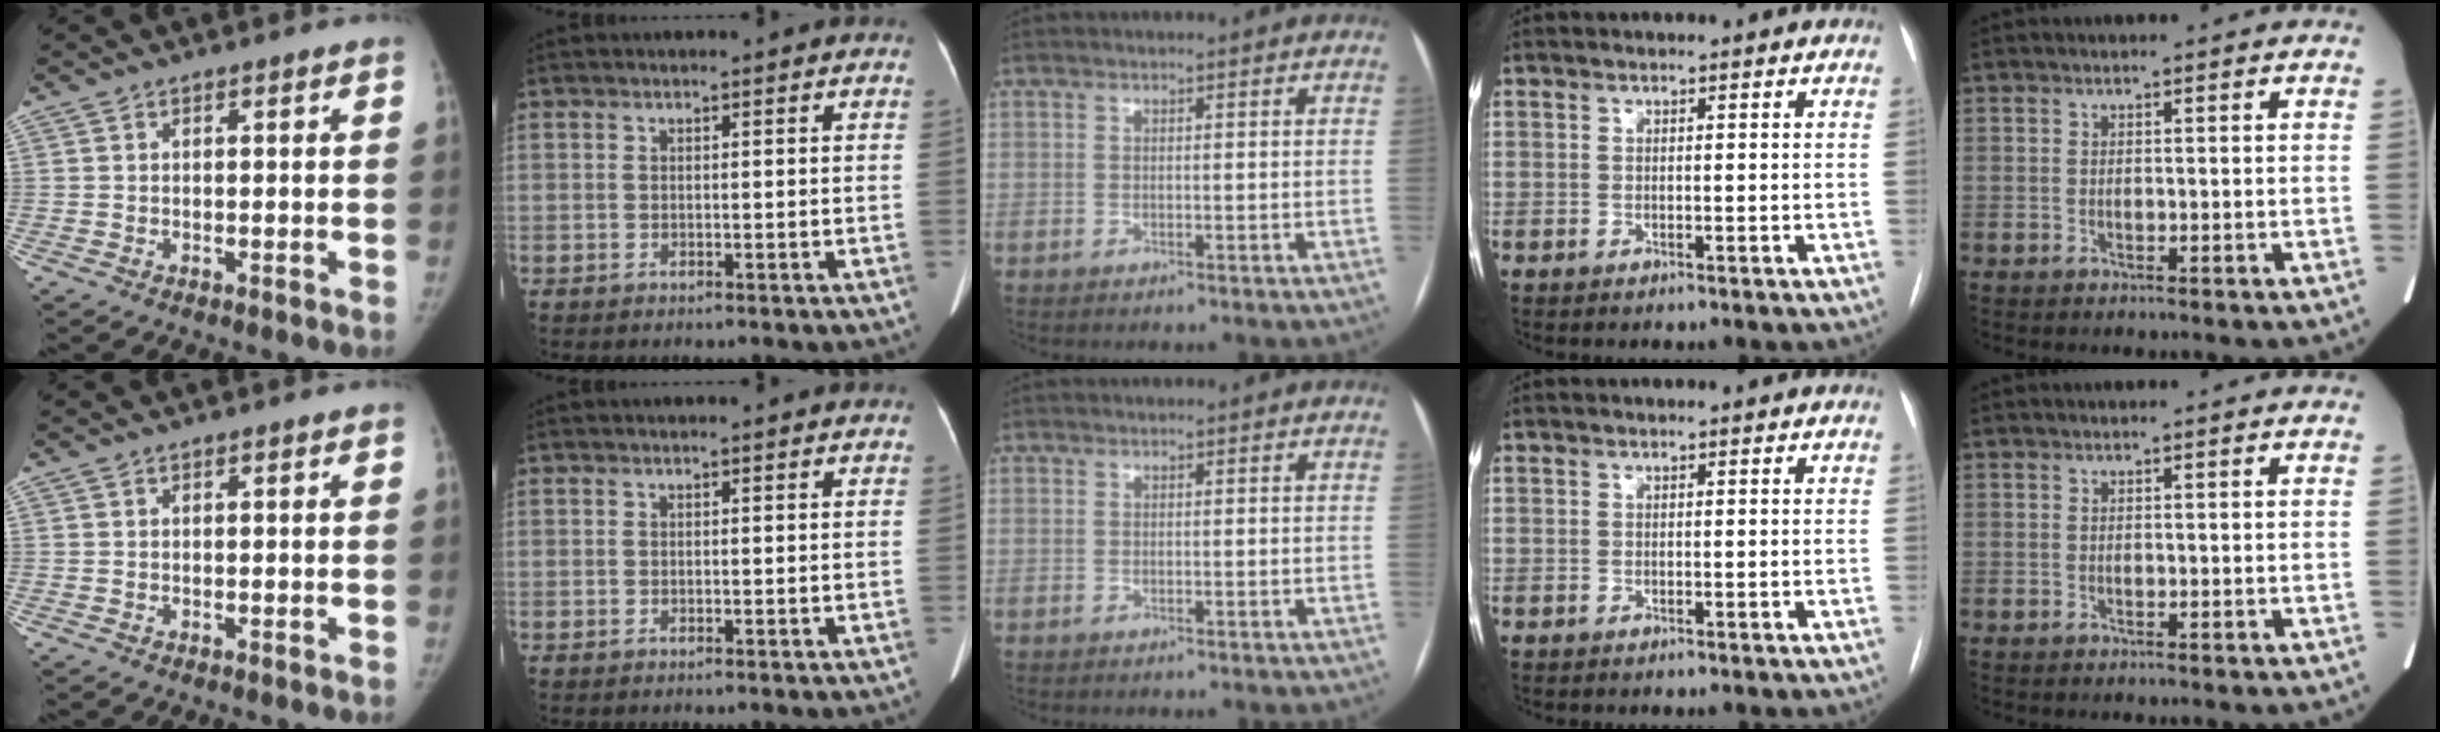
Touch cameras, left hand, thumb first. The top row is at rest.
{}